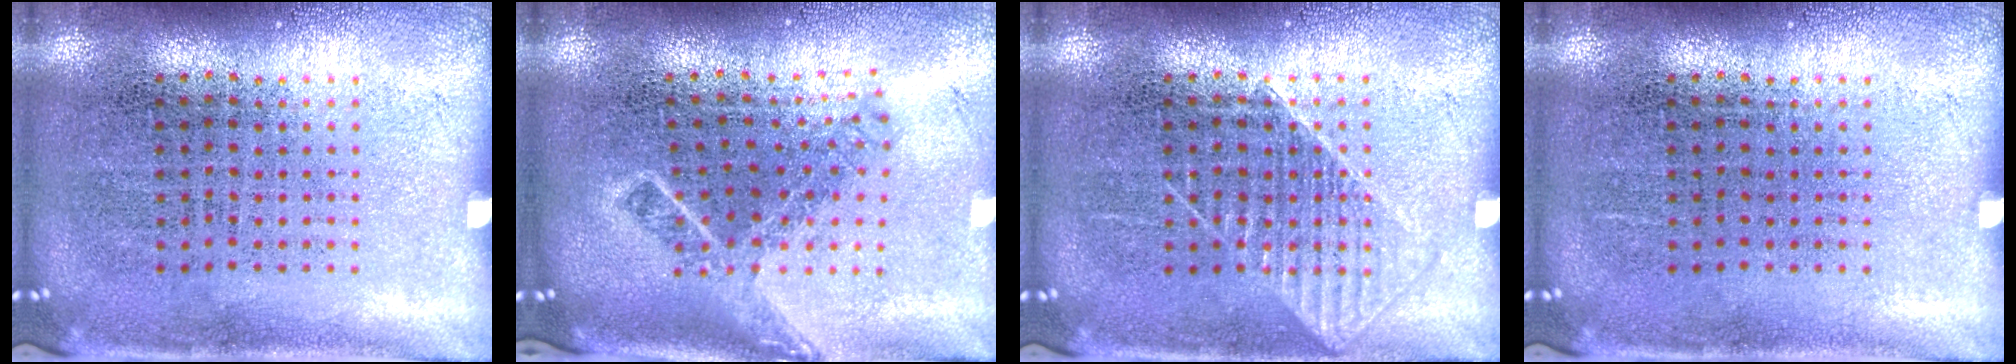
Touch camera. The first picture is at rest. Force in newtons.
{"total": 1.9, "press": 1.4, "slide": 1.3}
{"total": 1.3, "press": 1.3, "slide": 0.3}
{"total": 0.0}